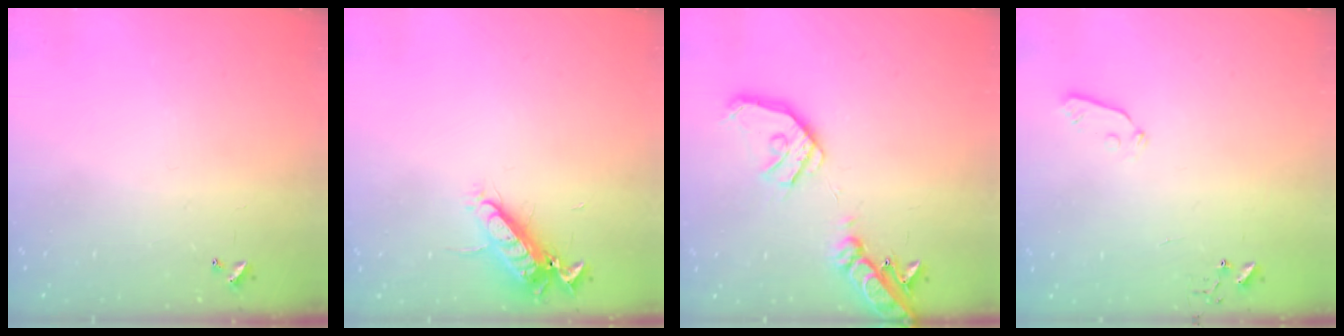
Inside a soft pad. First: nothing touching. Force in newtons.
{"total": 13.5, "press": 13.3, "slide": 1.9}
{"total": 18.8, "press": 18.6, "slide": 3.0}
{"total": 3.7, "press": 3.7, "slide": 0.4}